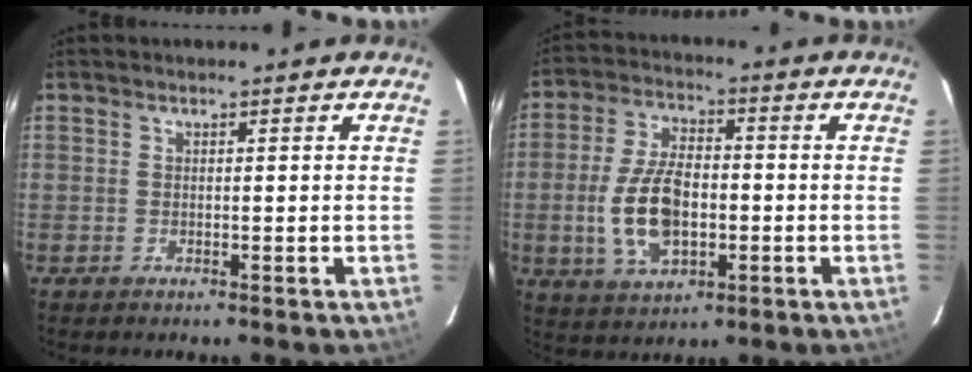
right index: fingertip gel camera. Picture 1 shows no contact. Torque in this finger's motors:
{"motor_torque": [1.59, -0.28, 0.85, 0.14]}